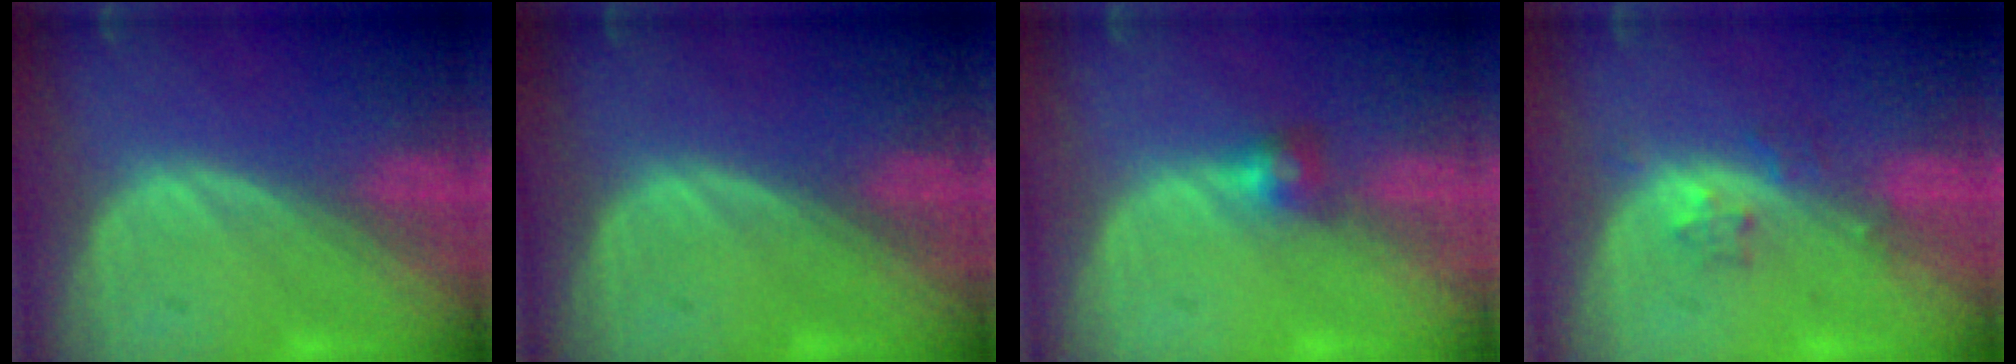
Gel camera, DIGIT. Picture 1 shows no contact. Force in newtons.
{"total": 0.0}
{"total": 2.6, "press": 2.5, "slide": 0.7}
{"total": 2.6, "press": 2.6, "slide": 0.2}